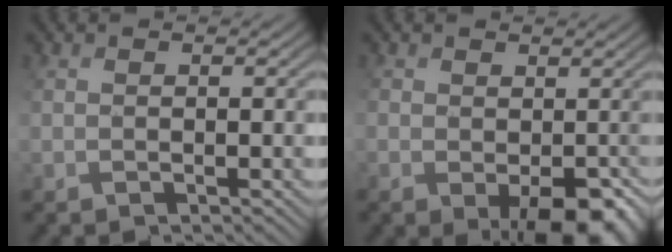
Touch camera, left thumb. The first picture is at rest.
{"total": 8.6, "force": [-2.4, 5.3, 6.3], "torque": [-0.109, -0.033, -0.021]}